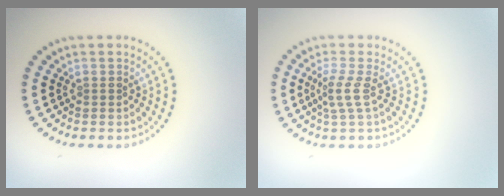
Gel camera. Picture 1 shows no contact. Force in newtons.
{"total": 2.0, "press": 1.3, "slide": 1.6}